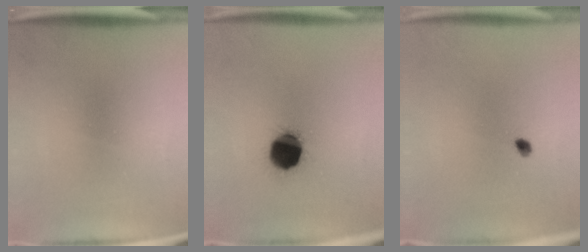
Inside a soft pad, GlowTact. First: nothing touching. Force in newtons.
{"total": 13.2}
{"total": 1.2}